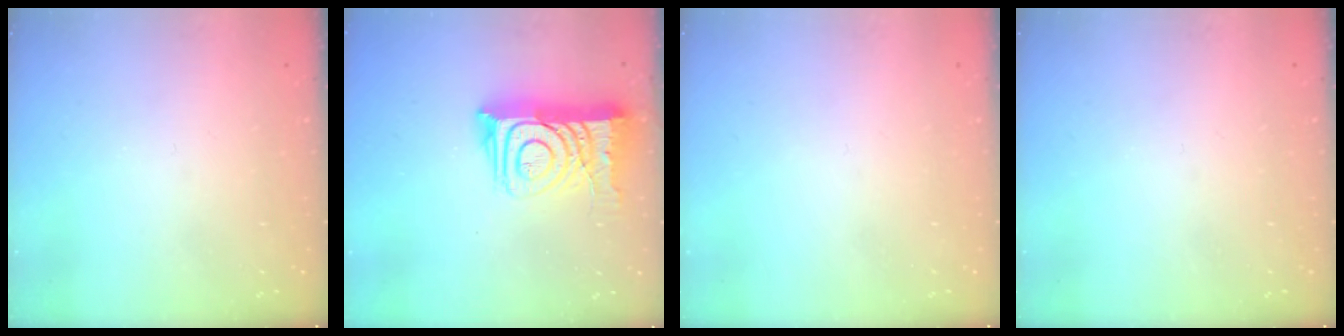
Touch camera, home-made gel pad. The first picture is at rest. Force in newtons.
{"total": 16.4, "press": 16.3, "slide": 1.6}
{"total": 1.5, "press": 1.5, "slide": 0.1}
{"total": 0.0}